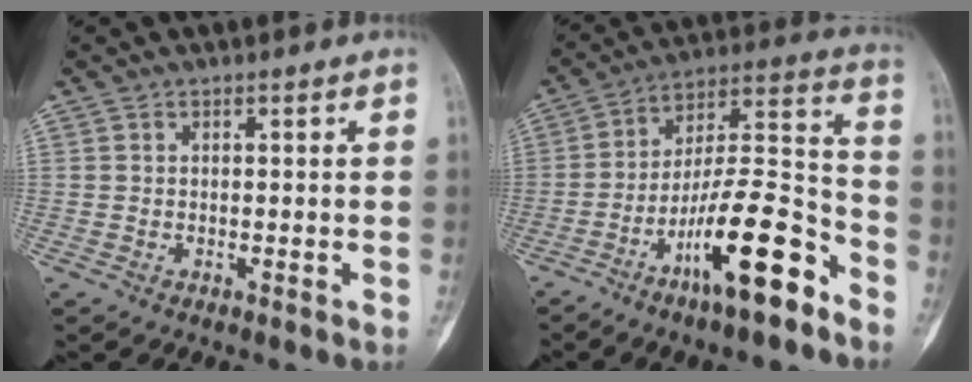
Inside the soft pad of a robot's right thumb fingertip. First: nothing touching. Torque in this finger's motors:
{"motor_torque": [0.52, 0.25, 1.74, -1.01, 0.30]}